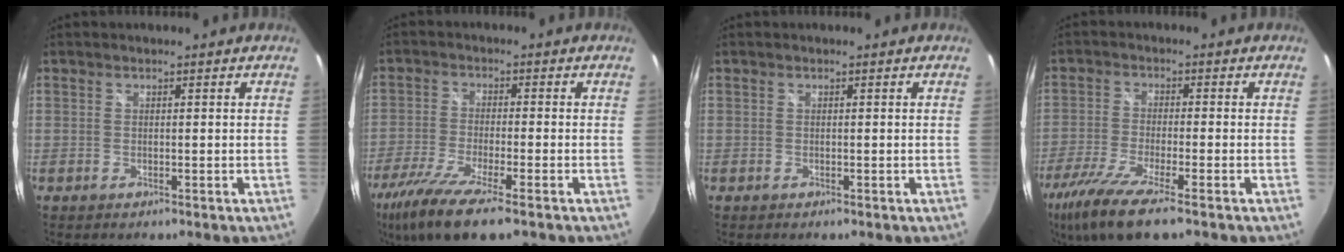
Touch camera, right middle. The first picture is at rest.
{"total": 13.0, "force": [-8.8, 2.2, 9.4], "torque": [-0.205, -0.049, -0.161]}
{"total": 0.0}
{"total": 12.0, "force": [-8.2, 1.6, 8.6], "torque": [-0.193, -0.045, -0.151]}